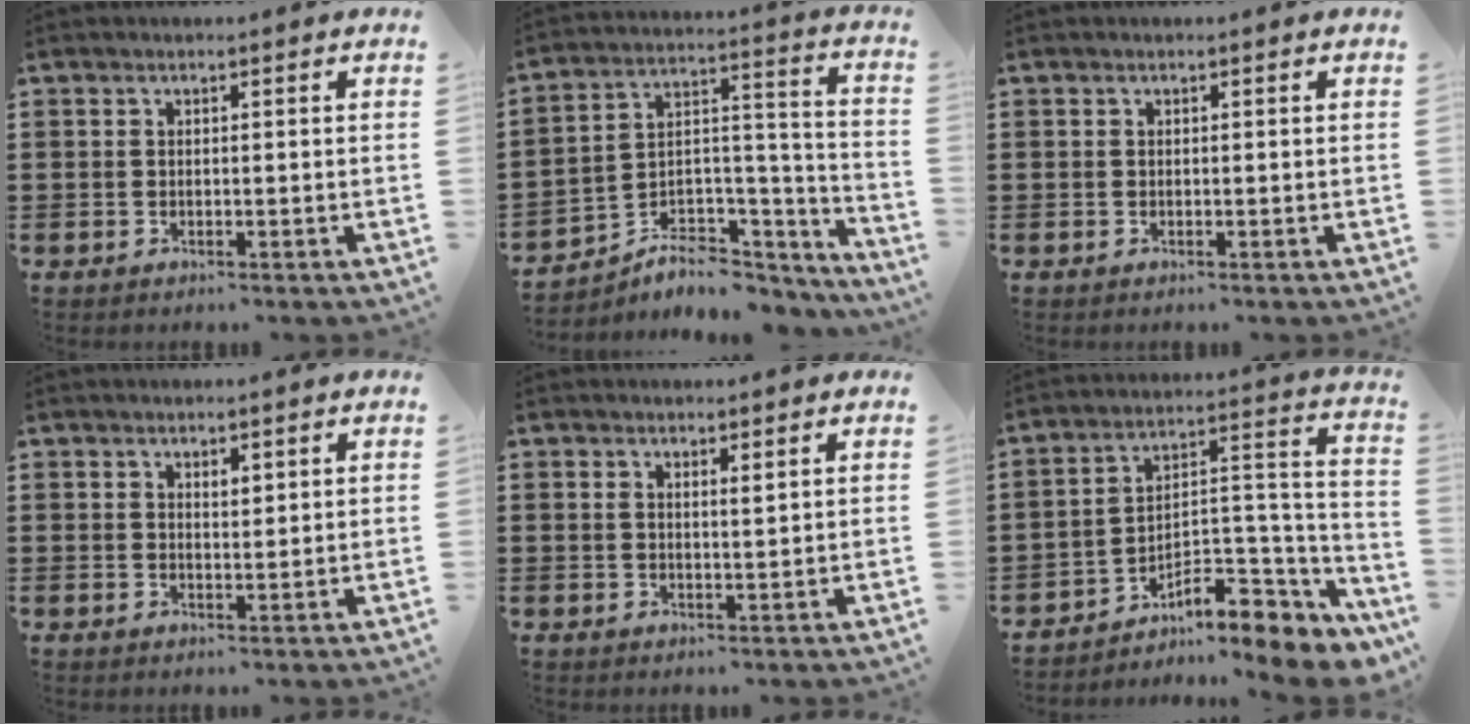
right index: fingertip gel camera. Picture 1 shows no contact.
{"total": 5.7, "force": [-4.2, 3.5, 1.6], "torque": [-0.029, 0.001, -0.076]}
{"total": 0.0}
{"total": 1.4, "force": [1.1, 0.6, 0.5], "torque": [-0.011, 0.004, 0.020]}
{"total": 1.2, "force": [0.9, 0.2, 0.8], "torque": [-0.017, 0.002, 0.016]}
{"total": 8.6, "force": [-6.2, 3.8, 4.7], "torque": [-0.060, 0.005, -0.112]}